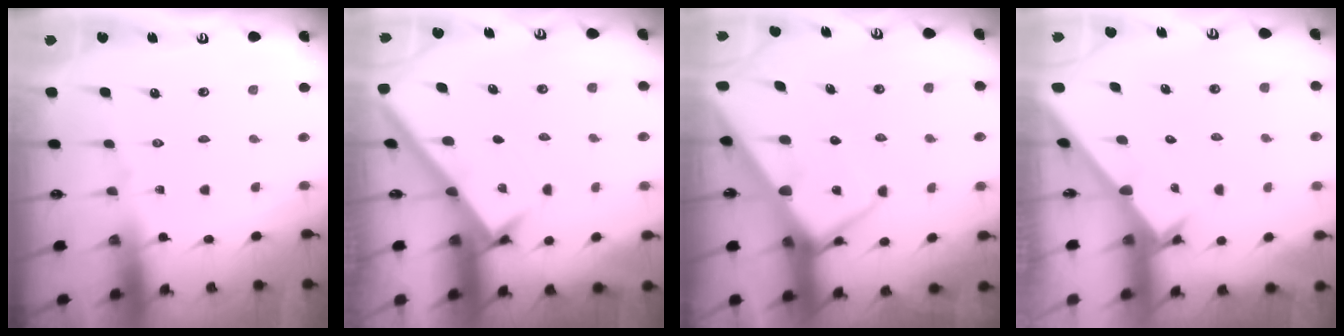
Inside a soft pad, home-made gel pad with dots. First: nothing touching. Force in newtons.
{"total": 3.1, "press": 3.1, "slide": 0.4}
{"total": 9.9, "press": 9.8, "slide": 0.9}
{"total": 2.6, "press": 2.6, "slide": 0.2}